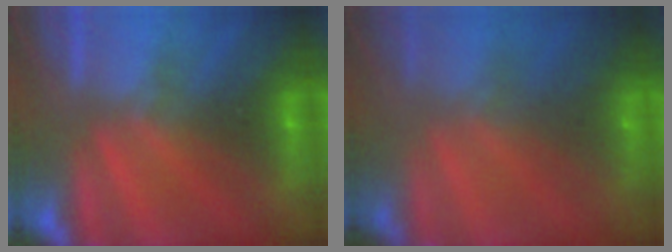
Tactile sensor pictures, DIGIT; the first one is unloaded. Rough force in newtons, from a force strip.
{"total": 7.8}